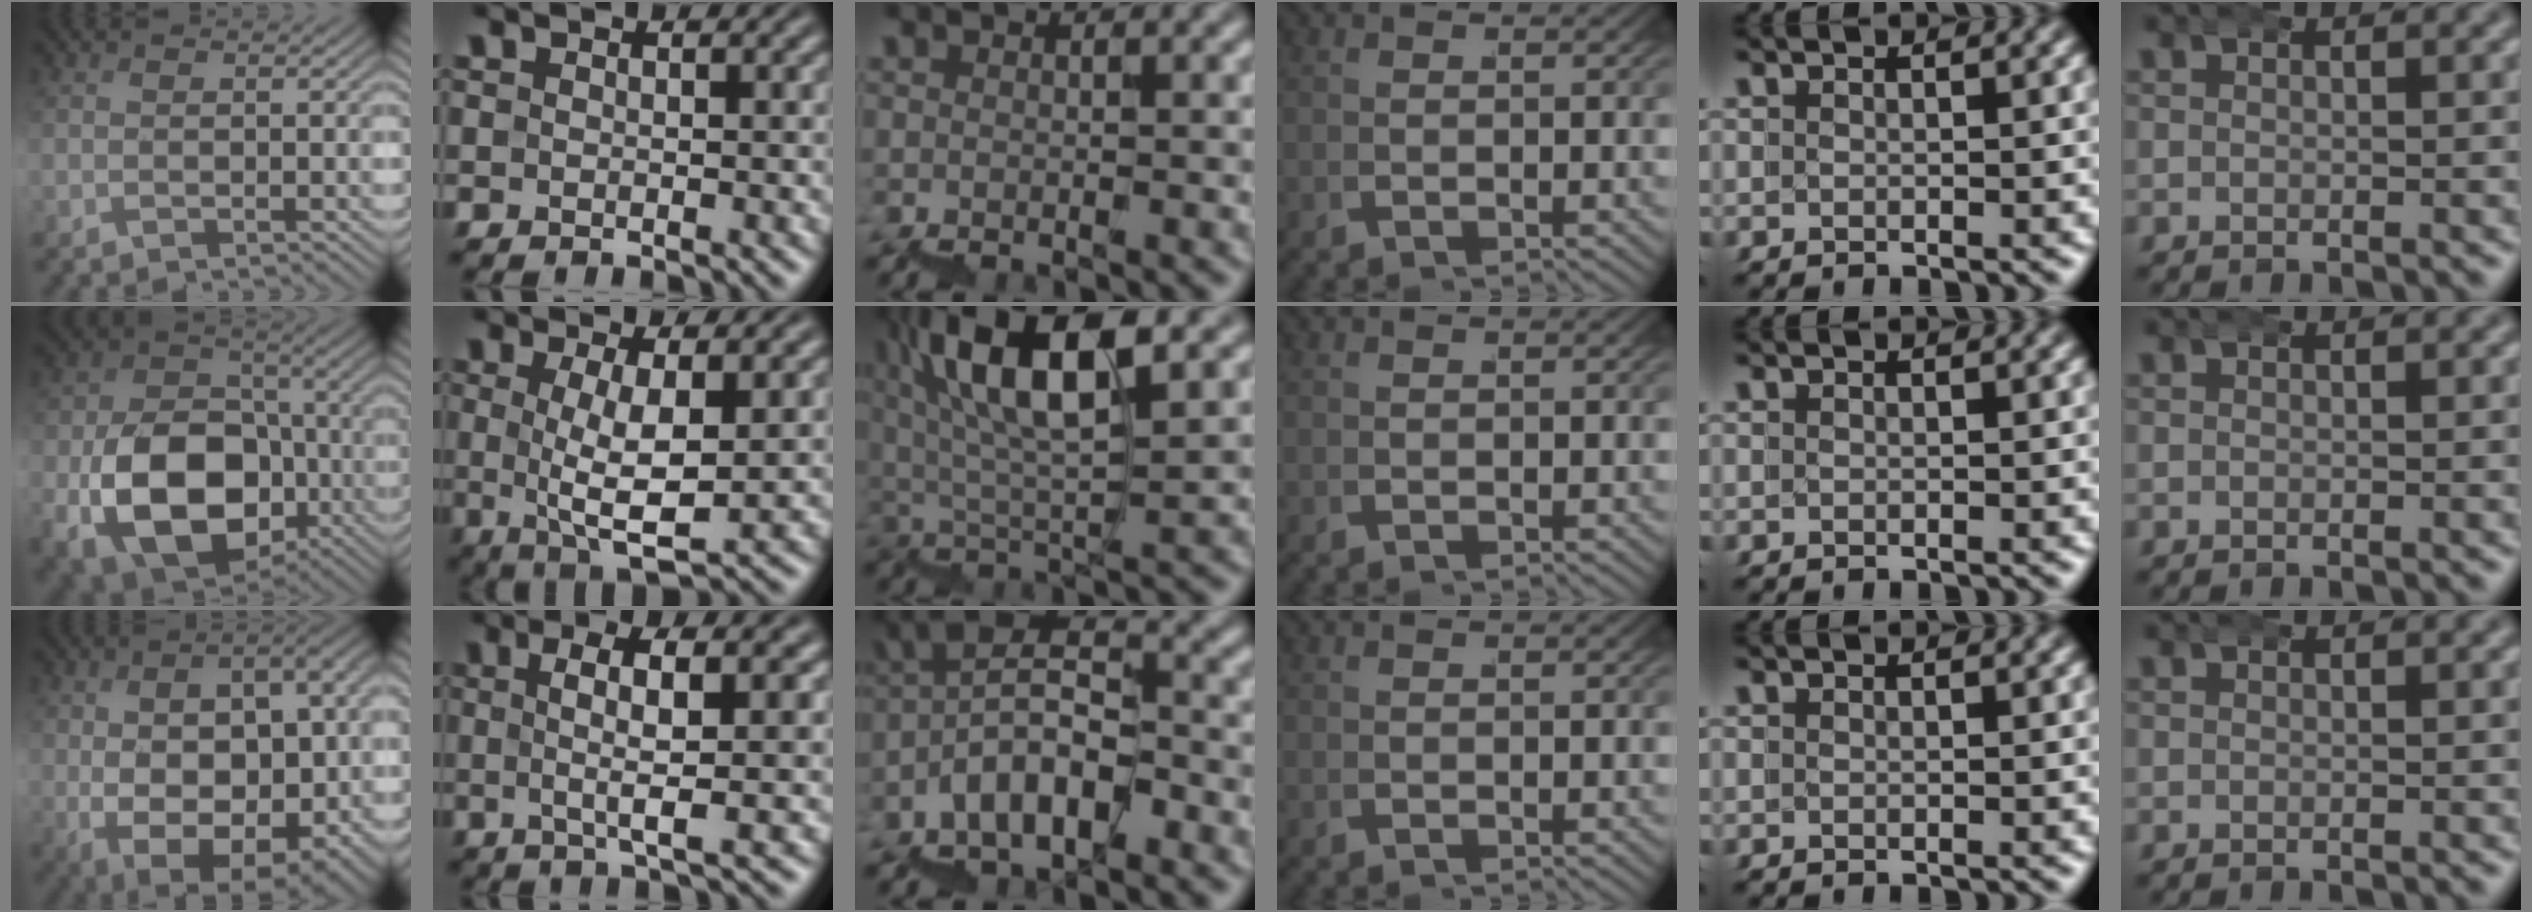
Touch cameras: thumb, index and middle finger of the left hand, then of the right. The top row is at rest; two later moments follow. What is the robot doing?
{"motion": "wrap", "object": "bubble wrap"}